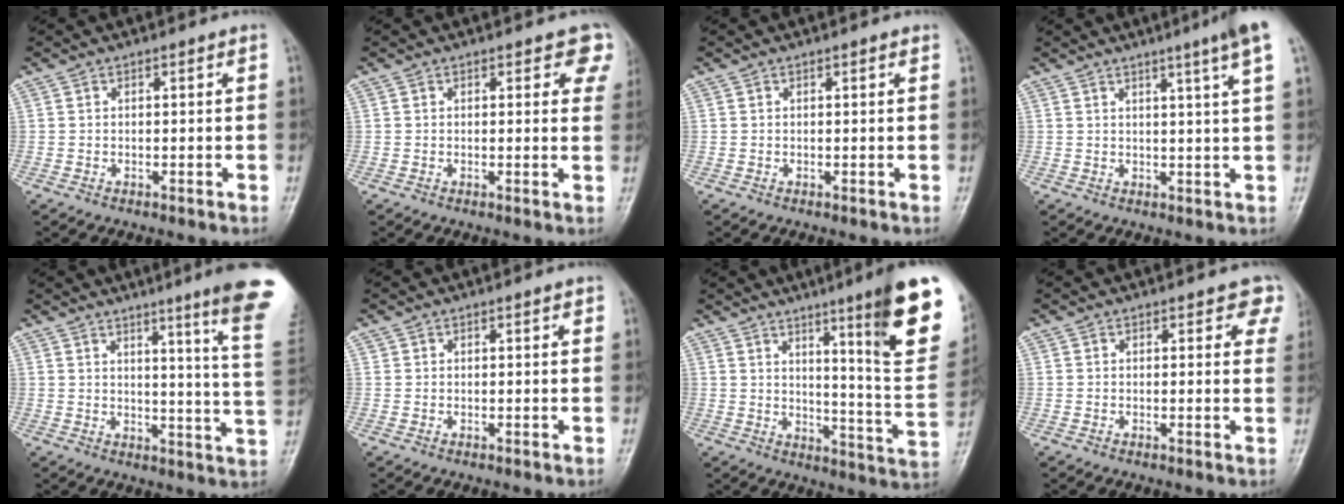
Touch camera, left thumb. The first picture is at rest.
{"total": 4.5, "force": [2.8, 2.4, 2.5], "torque": [0.011, -0.009, 0.017]}
{"total": 0.5, "force": [0.3, 0.1, 0.4], "torque": [-0.005, -0.001, 0.001]}
{"total": 6.8, "force": [4.0, -0.8, 5.5], "torque": [-0.077, -0.012, 0.049]}
{"total": 16.4, "force": [10.7, -0.6, 12.3], "torque": [-0.141, -0.083, 0.117]}
{"total": 1.0, "force": [0.7, 0.5, 0.5], "torque": [0.000, -0.003, 0.006]}
{"total": 20.1, "force": [10.4, 1.8, 17.1], "torque": [-0.193, -0.063, 0.148]}
{"total": 3.9, "force": [2.5, 2.2, 2.1], "torque": [0.014, -0.007, 0.014]}